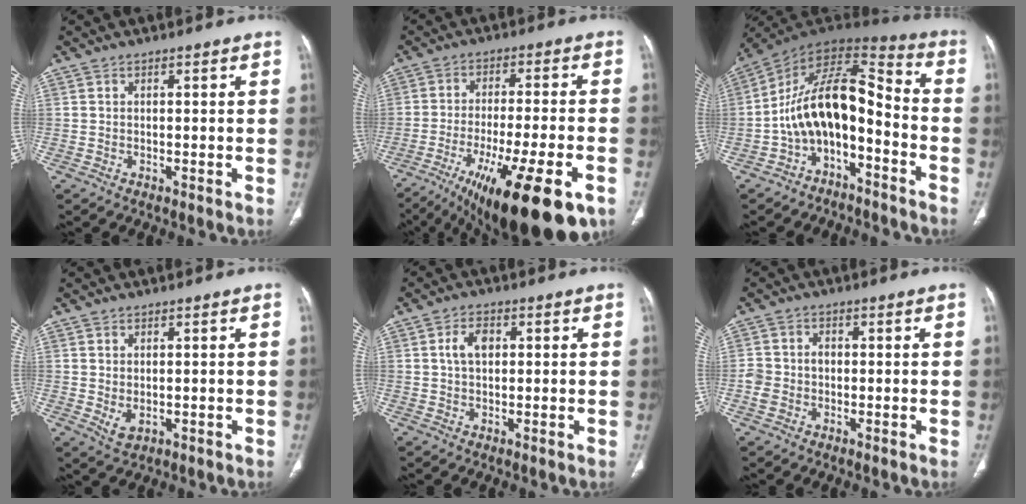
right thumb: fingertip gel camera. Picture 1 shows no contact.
{"total": 21.8, "force": [-11.4, 5.7, 17.6], "torque": [-0.252, 0.014, -0.171]}
{"total": 14.6, "force": [-5.2, 7.9, 11.2], "torque": [-0.175, 0.107, -0.094]}
{"total": 2.9, "force": [-0.1, 1.8, 2.2], "torque": [-0.037, -0.006, 0.010]}
{"total": 4.2, "force": [0.9, 2.7, 3.1], "torque": [-0.057, 0.007, 0.016]}
{"total": 4.0, "force": [-0.8, 3.4, 1.9], "torque": [-0.035, 0.014, -0.013]}